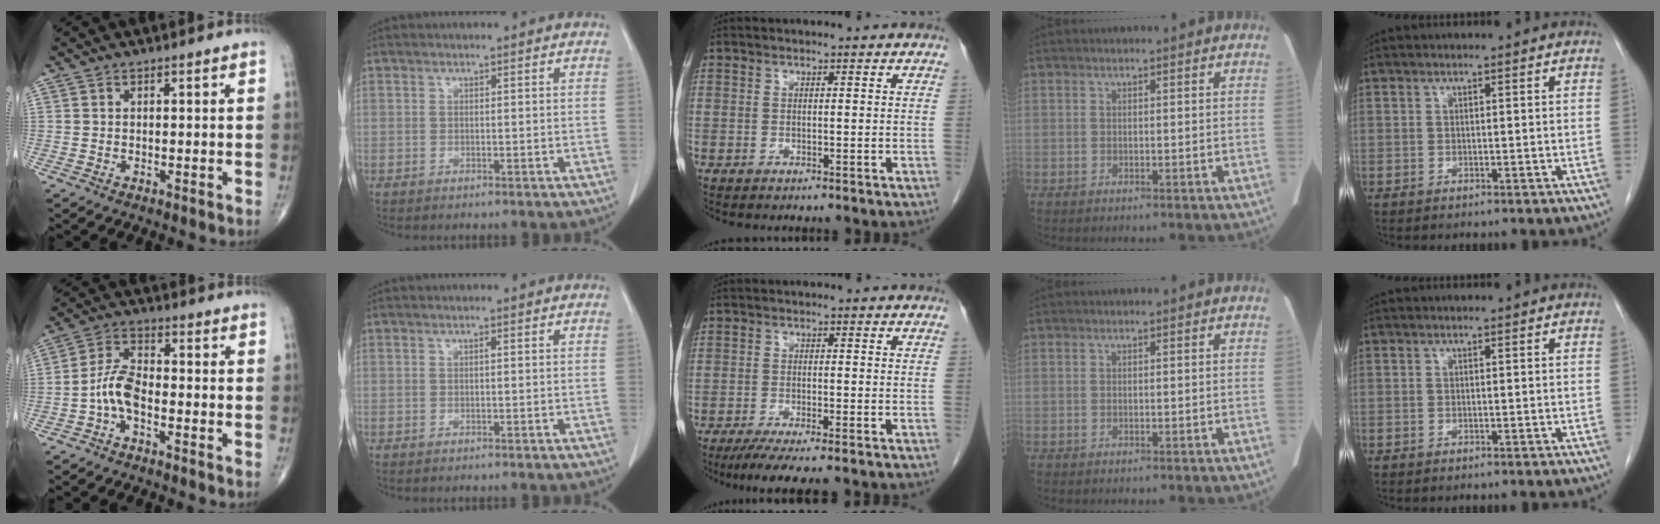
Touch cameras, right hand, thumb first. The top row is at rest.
{"thumb": {"total": 6.2, "force": [-2.3, 2.9, 4.9], "torque": [-0.099, 0.028, -0.051]}, "middle": {"total": 6.6, "force": [-5.3, 0.2, 3.9], "torque": [-0.056, -0.014, -0.082]}}